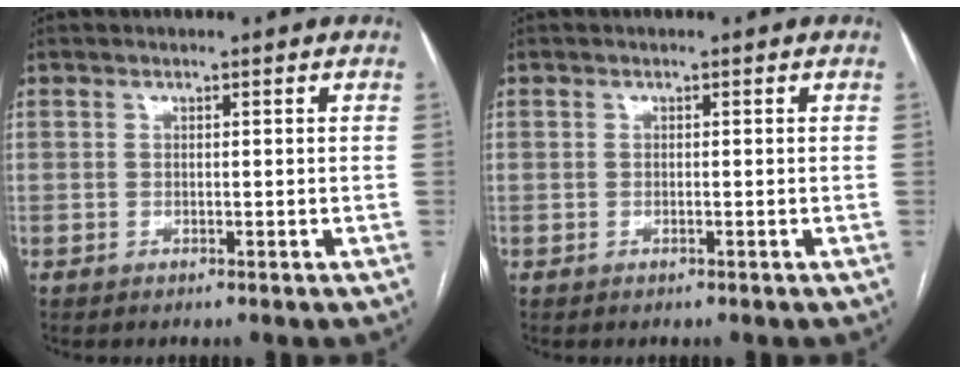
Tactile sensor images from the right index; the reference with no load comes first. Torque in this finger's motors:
{"motor_torque": [0.08, 0.06, -0.01, 0.01]}